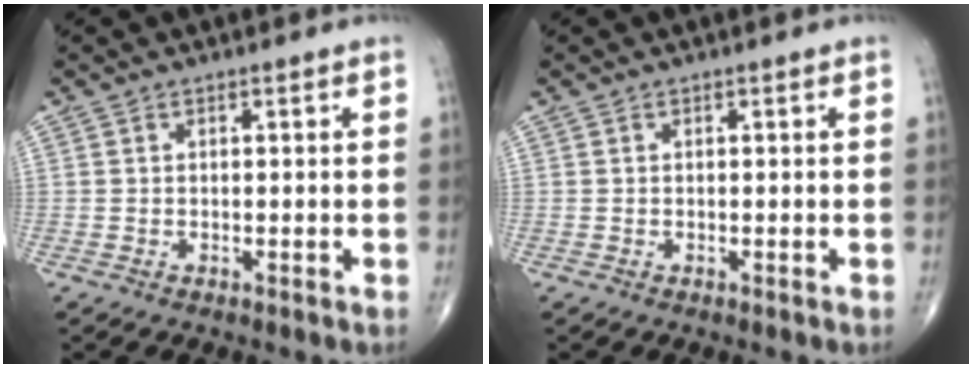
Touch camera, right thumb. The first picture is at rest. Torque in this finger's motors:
{"motor_torque": [0.00, 0.00, 0.00, 0.00, 0.00]}